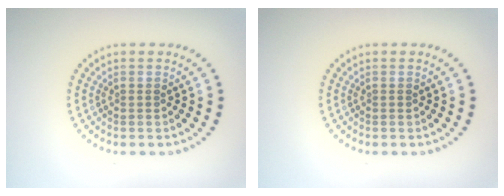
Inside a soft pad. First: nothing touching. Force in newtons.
{"total": 0.0}